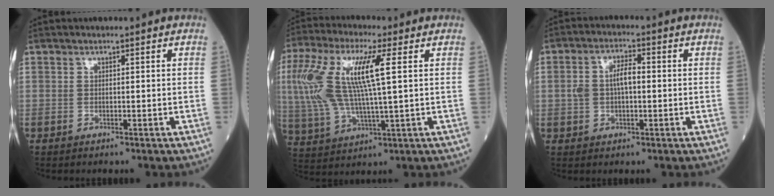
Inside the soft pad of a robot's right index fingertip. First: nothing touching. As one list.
[{"total": 15.2, "force": [3.3, 2.9, 14.6], "torque": [-0.329, 0.020, 0.059]}, {"total": 5.2, "force": [0.2, 2.4, 4.6], "torque": [-0.100, 0.018, 0.004]}]